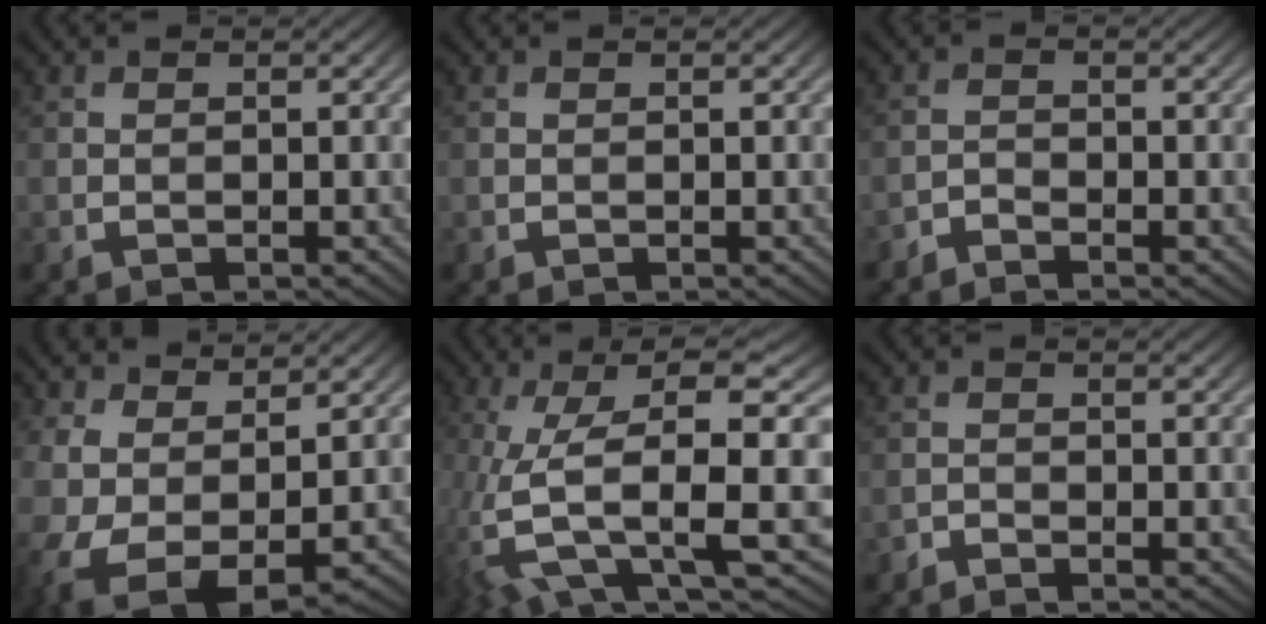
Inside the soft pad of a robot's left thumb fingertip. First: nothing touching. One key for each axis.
{"total": 0.0}
{"total": 1.4, "fx": -1.3, "fy": 0.4, "fz": 0.2, "tx": -0.003, "ty": 0.002, "tz": -0.030}
{"total": 9.9, "fx": 0.4, "fy": 5.9, "fz": 8.0, "tx": -0.201, "ty": -0.028, "tz": 0.026}
{"total": 13.5, "fx": -2.3, "fy": 4.0, "fz": 12.7, "tx": -0.262, "ty": -0.008, "tz": -0.028}
{"total": 0.9, "fx": -0.9, "fy": 0.2, "fz": 0.1, "tx": -0.002, "ty": 0.001, "tz": -0.020}